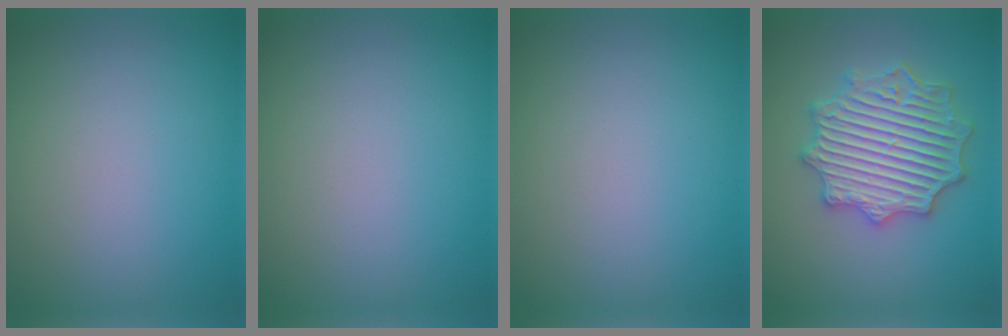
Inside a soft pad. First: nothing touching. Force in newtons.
{"total": 0.0}
{"total": 0.0}
{"total": 6.7, "press": 6.6, "slide": 1.0}